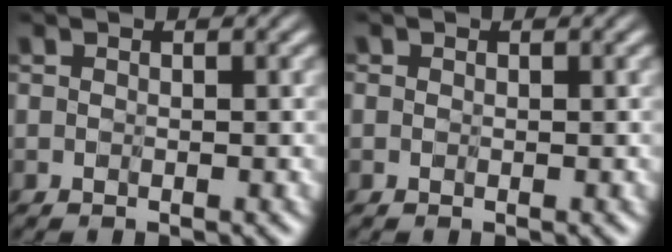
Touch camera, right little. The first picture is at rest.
{"total": 0.8, "force": [0.4, 0.6, 0.2], "torque": [-0.008, 0.002, -0.007]}